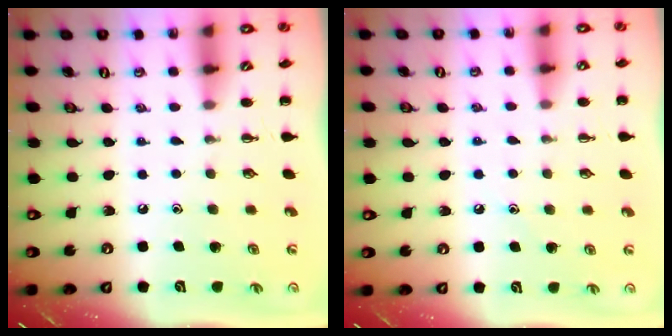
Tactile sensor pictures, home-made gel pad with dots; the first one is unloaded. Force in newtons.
{"total": 6.8, "press": 6.5, "slide": 2.0}